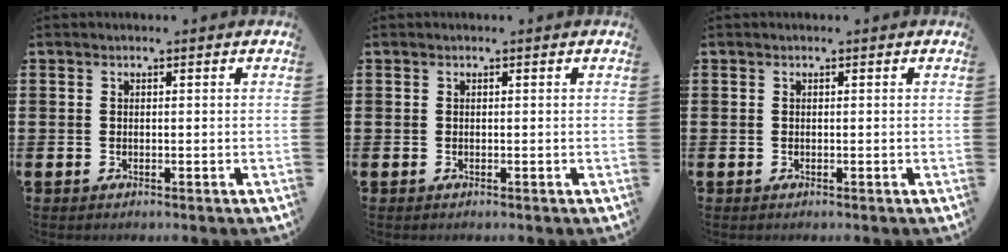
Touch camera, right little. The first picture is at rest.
{"total": 0.0}
{"total": 0.0}